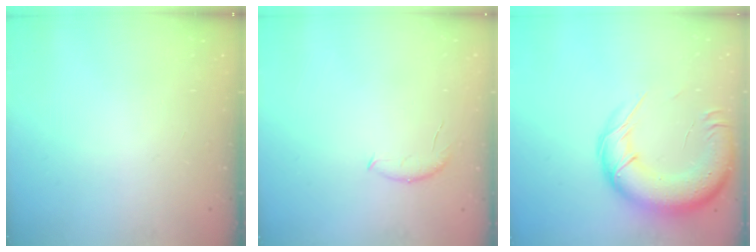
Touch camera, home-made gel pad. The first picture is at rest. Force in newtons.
{"total": 6.5, "press": 6.4, "slide": 0.8}
{"total": 22.3, "press": 21.7, "slide": 5.0}